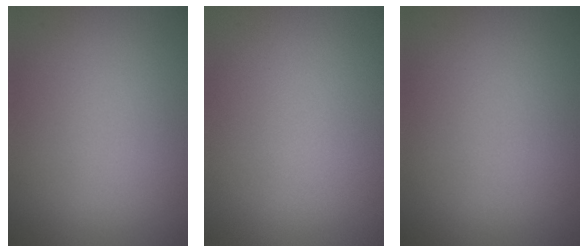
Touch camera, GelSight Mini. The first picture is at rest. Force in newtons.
{"total": 0.0}
{"total": 0.0}